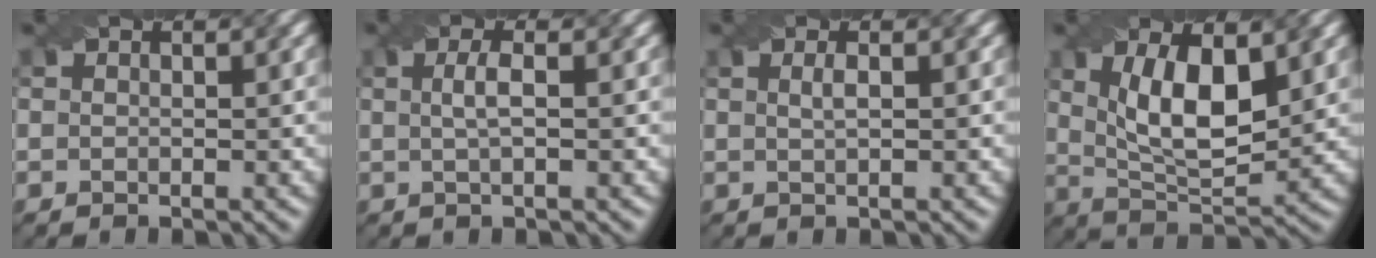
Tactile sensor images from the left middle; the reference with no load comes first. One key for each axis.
{"total": 1.8, "fx": -0.1, "fy": 0.4, "fz": 1.8, "tx": -0.033, "ty": 0.006, "tz": -0.002}
{"total": 1.0, "fx": 0.0, "fy": 0.2, "fz": 0.9, "tx": -0.015, "ty": 0.004, "tz": 0.001}
{"total": 7.7, "fx": 1.8, "fy": 3.3, "fz": 6.7, "tx": -0.125, "ty": 0.000, "tz": 0.034}